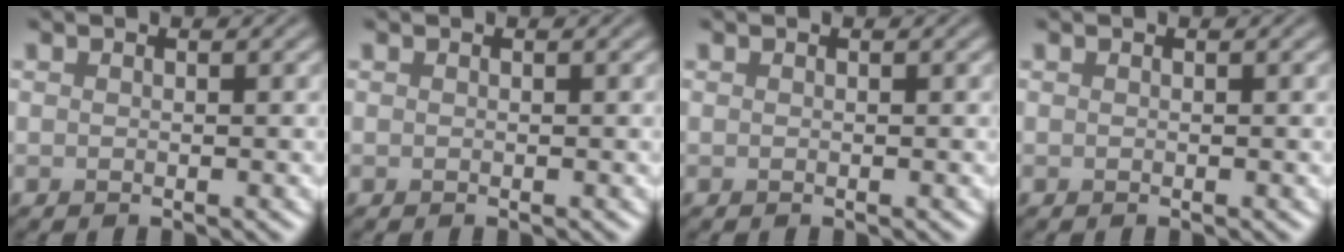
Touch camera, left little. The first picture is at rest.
{"total": 0.0}
{"total": 0.0}
{"total": 0.0}